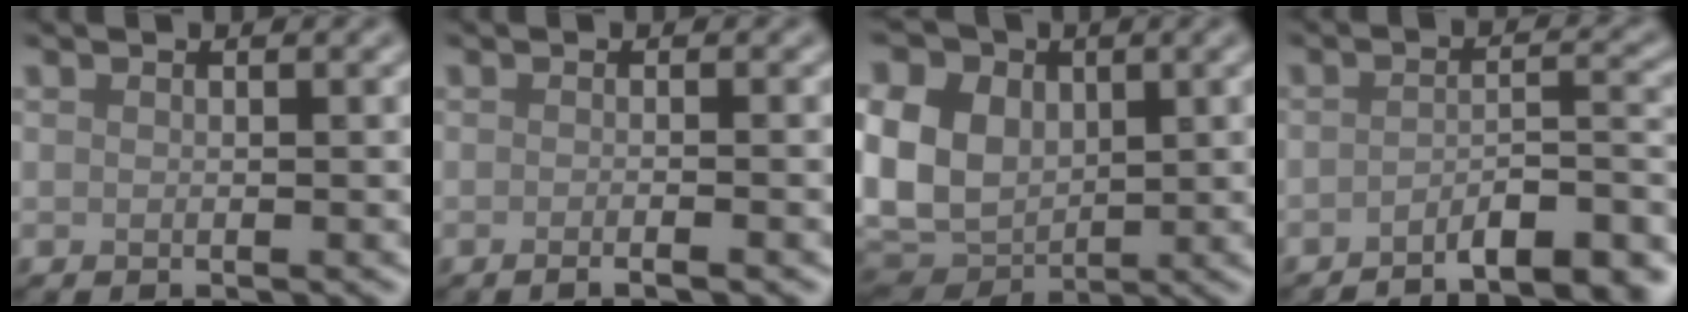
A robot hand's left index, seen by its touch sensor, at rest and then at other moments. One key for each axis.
{"total": 1.9, "fx": -0.7, "fy": 0.6, "fz": 1.7, "tx": -0.009, "ty": -0.004, "tz": -0.017}
{"total": 13.6, "fx": 3.1, "fy": 10.2, "fz": 8.5, "tx": -0.208, "ty": 0.020, "tz": 0.046}
{"total": 7.0, "fx": -5.3, "fy": 1.6, "fz": 4.3, "tx": -0.048, "ty": 0.012, "tz": -0.079}